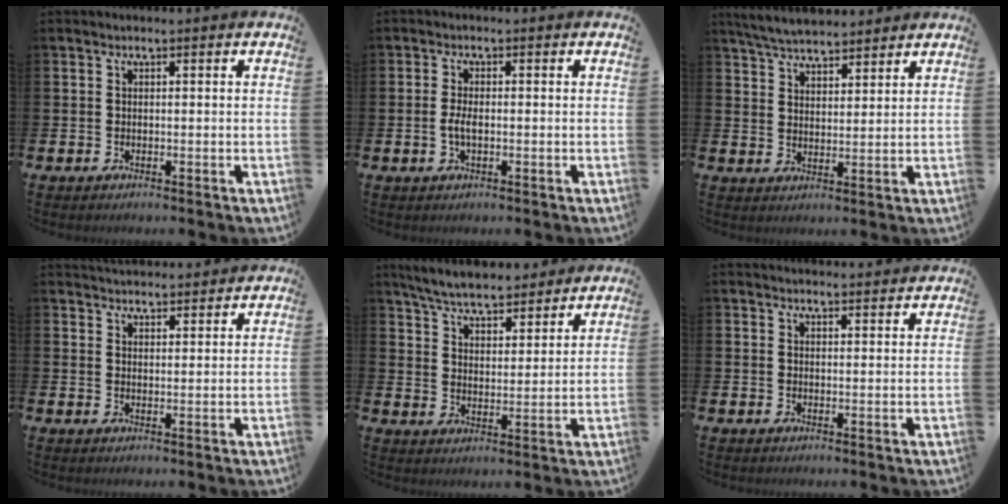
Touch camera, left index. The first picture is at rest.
{"total": 2.2, "force": [-0.4, 0.8, 2.0], "torque": [-0.035, -0.001, -0.007]}
{"total": 5.5, "force": [5.3, 1.0, 1.0], "torque": [-0.044, -0.017, 0.098]}
{"total": 3.3, "force": [3.3, 0.4, 0.1], "torque": [-0.007, -0.018, 0.061]}
{"total": 6.4, "force": [6.1, 1.1, 1.3], "torque": [-0.057, -0.033, 0.109]}
{"total": 2.2, "force": [2.2, 0.1, -0.1], "torque": [0.006, -0.017, 0.037]}